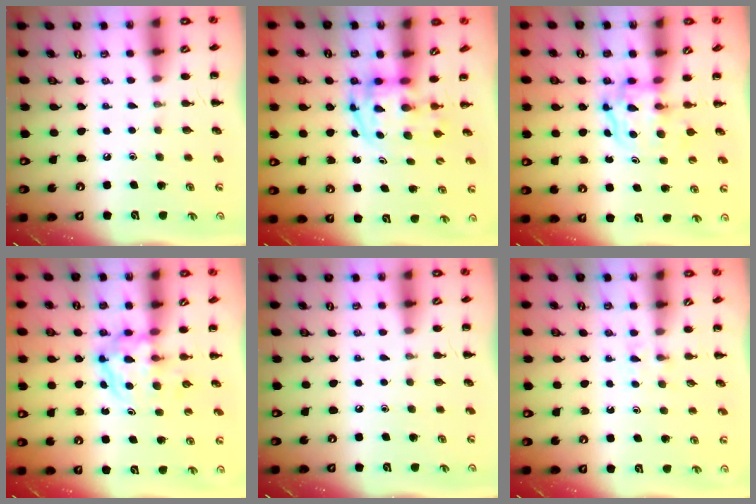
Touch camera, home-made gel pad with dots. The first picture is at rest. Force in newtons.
{"total": 3.7, "press": 3.6, "slide": 0.6}
{"total": 3.4, "press": 3.4, "slide": 0.3}
{"total": 3.8, "press": 3.7, "slide": 0.4}
{"total": 0.0}
{"total": 2.4, "press": 2.0, "slide": 1.2}